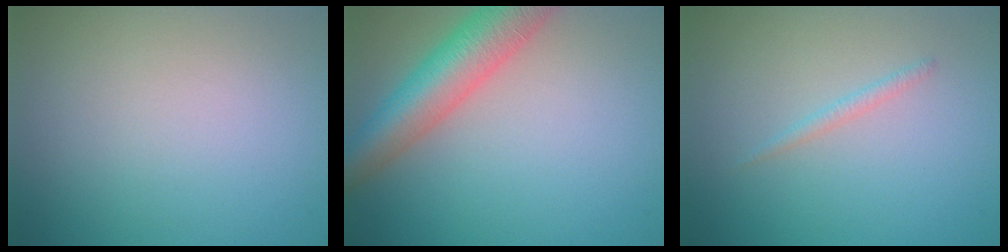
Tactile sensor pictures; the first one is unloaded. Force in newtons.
{"total": 6.5, "press": 6.5, "slide": 0.5}
{"total": 0.8, "press": 0.8, "slide": 0.0}